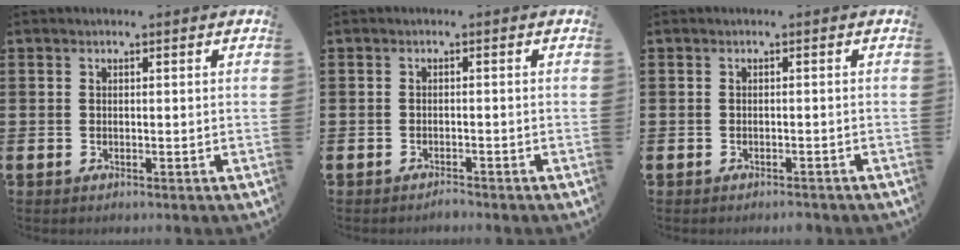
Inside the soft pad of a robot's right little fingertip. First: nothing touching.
{"total": 0.9, "force": [-0.9, 0.0, 0.1], "torque": [-0.005, 0.000, -0.019]}
{"total": 0.8, "force": [-0.8, 0.1, 0.2], "torque": [-0.005, -0.001, -0.015]}